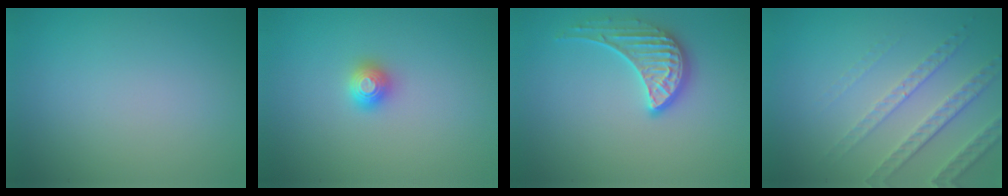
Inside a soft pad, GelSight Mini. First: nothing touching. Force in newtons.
{"total": 1.3, "press": 1.3, "slide": 0.2}
{"total": 3.5, "press": 3.1, "slide": 1.5}
{"total": 4.6, "press": 3.3, "slide": 3.2}